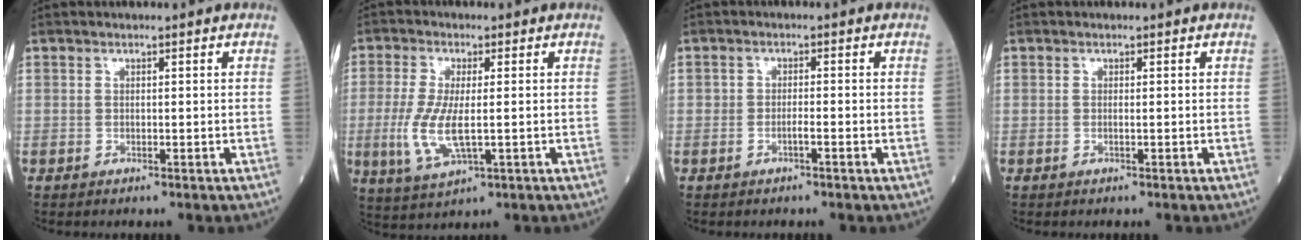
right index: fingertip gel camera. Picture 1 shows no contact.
{"total": 7.8, "force": [-1.1, 2.2, 7.4], "torque": [-0.171, -0.018, -0.020]}
{"total": 1.2, "force": [-0.7, 0.2, 0.9], "torque": [-0.013, 0.002, -0.012]}
{"total": 0.0}